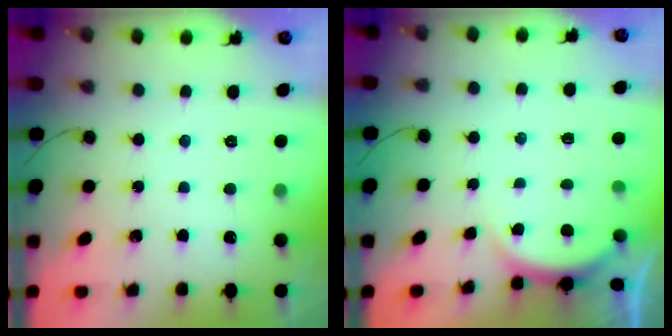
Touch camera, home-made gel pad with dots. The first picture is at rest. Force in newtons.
{"total": 2.9, "press": 2.2, "slide": 1.8}